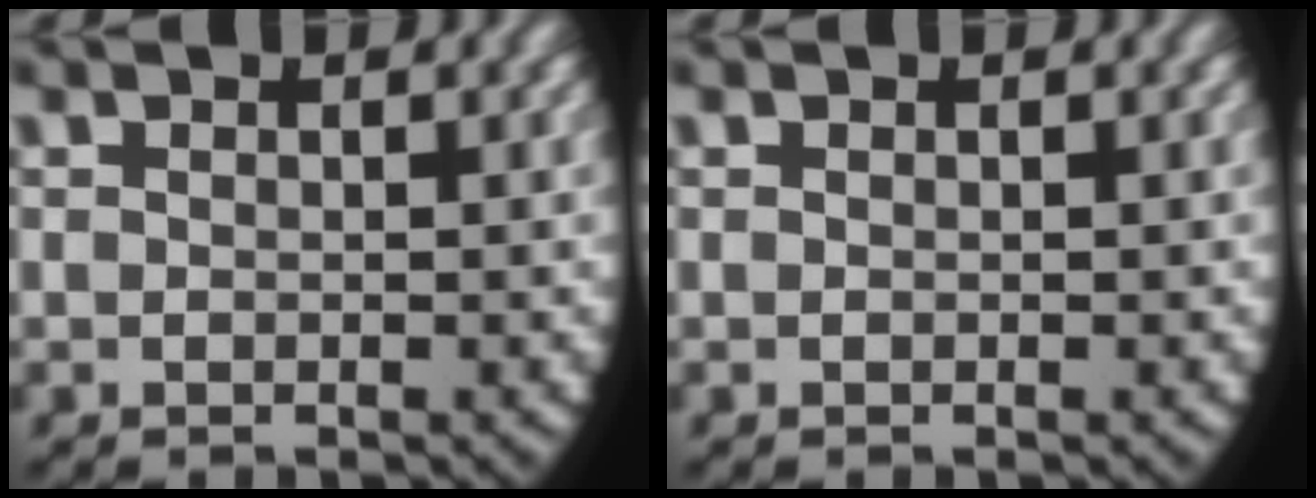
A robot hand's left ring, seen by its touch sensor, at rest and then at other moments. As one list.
[{"total": 0.0}]